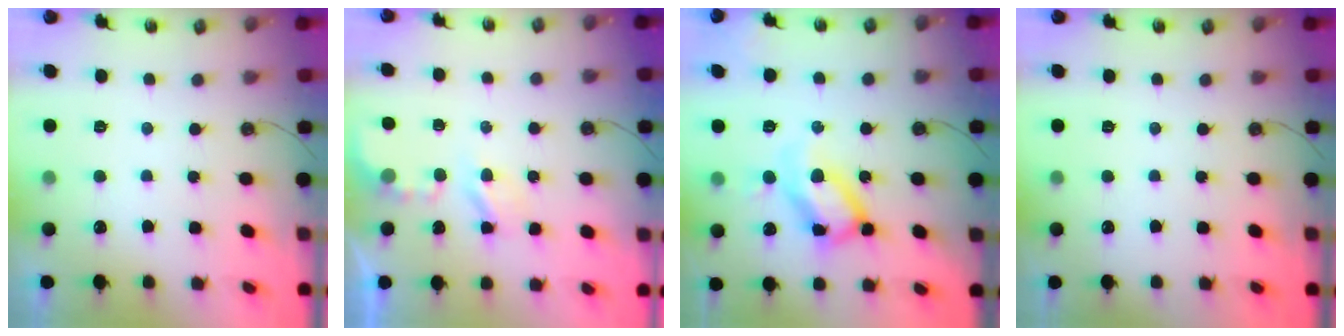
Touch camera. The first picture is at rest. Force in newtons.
{"total": 2.9, "press": 2.9, "slide": 0.4}
{"total": 14.9, "press": 14.9, "slide": 0.7}
{"total": 0.0}